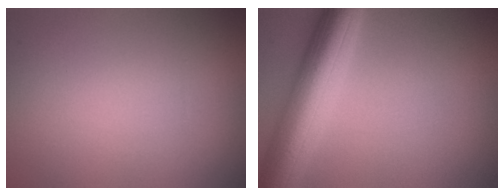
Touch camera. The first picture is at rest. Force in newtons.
{"total": 8.6, "press": 8.6, "slide": 0.4}